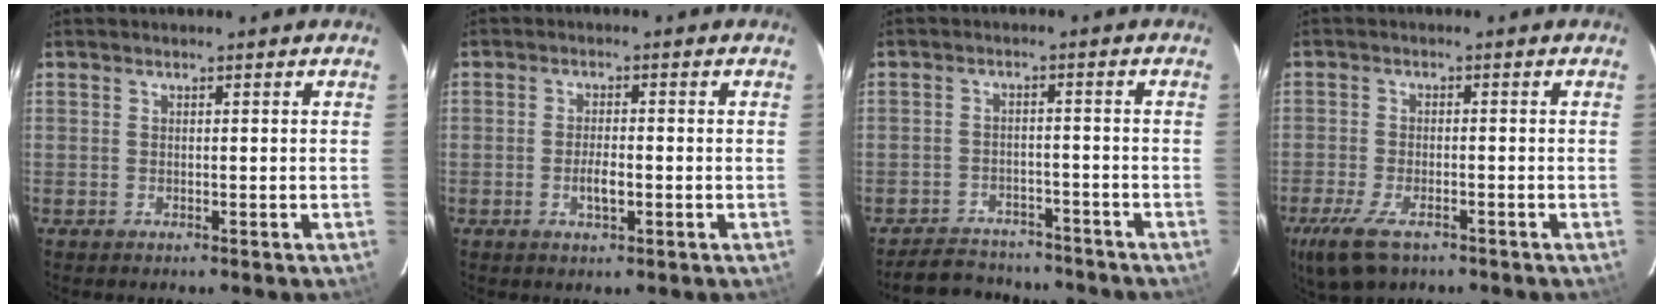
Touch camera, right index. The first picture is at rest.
{"total": 3.2, "force": [-0.9, 1.2, 2.8], "torque": [-0.052, -0.002, -0.015]}
{"total": 11.3, "force": [-10.1, 4.1, 3.0], "torque": [-0.077, 0.014, -0.135]}
{"total": 9.1, "force": [-5.8, 3.9, 5.8], "torque": [-0.147, -0.027, -0.106]}